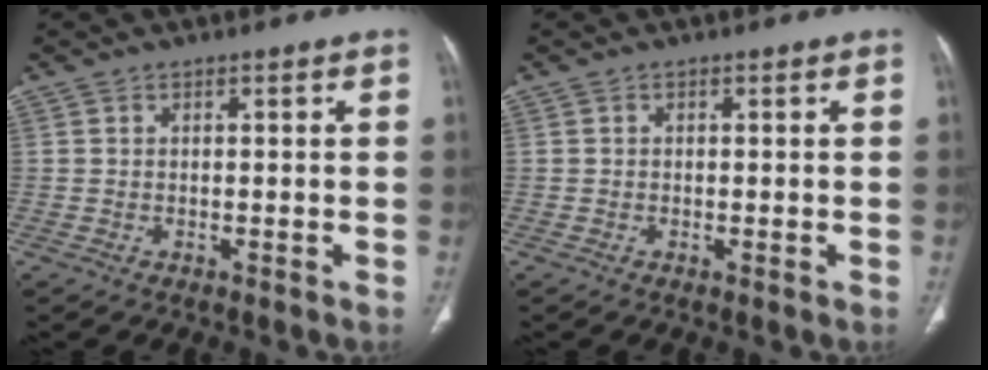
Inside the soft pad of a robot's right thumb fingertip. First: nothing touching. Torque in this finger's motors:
{"motor_torque": [1.03, 0.54, 0.11, -0.53, -0.03]}